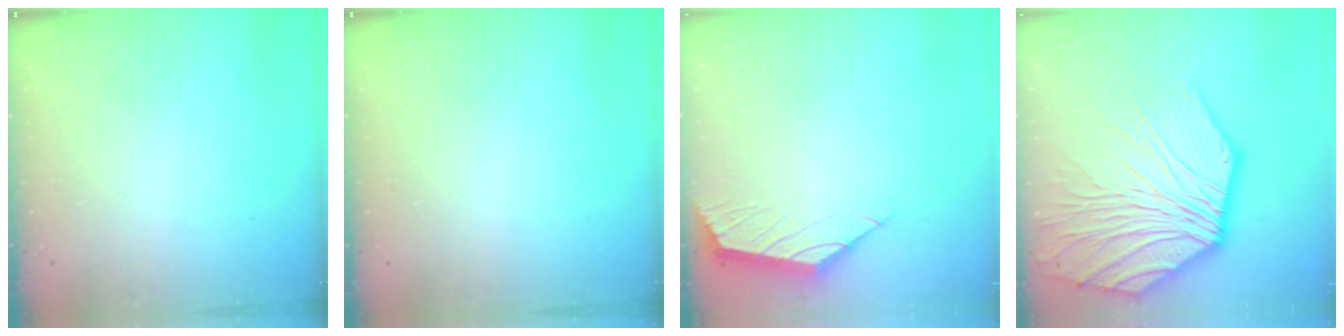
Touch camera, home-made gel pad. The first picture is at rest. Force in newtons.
{"total": 0.0}
{"total": 2.2, "press": 2.1, "slide": 0.5}
{"total": 15.1, "press": 14.9, "slide": 2.4}